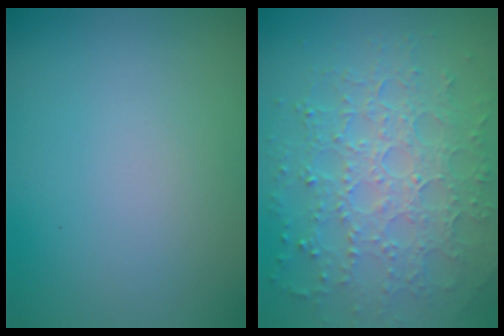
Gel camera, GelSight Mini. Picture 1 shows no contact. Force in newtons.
{"total": 7.3, "press": 5.3, "slide": 5.1}